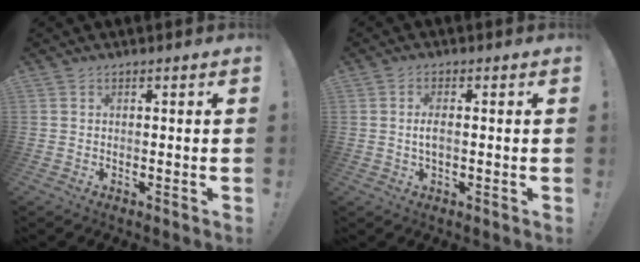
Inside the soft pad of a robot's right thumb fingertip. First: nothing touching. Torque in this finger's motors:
{"motor_torque": [-0.11, -0.14, 0.31, 0.12, 0.04]}